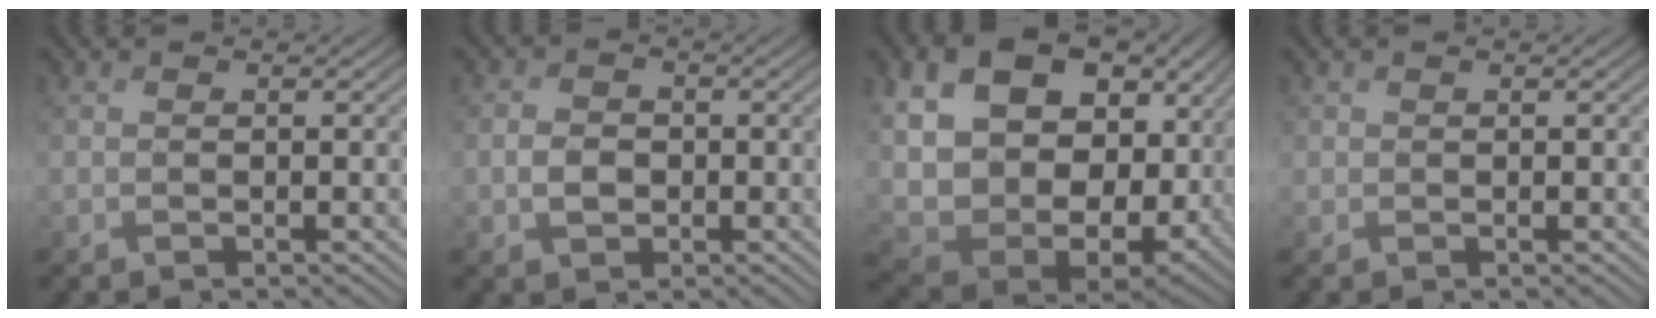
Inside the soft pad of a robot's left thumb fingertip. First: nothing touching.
{"total": 2.6, "force": [-0.9, 2.2, 1.2], "torque": [-0.025, -0.006, -0.023]}
{"total": 18.3, "force": [3.0, 13.2, 12.4], "torque": [-0.248, -0.023, 0.095]}
{"total": 0.6, "force": [0.2, 0.3, -0.4], "torque": [0.008, -0.004, 0.007]}